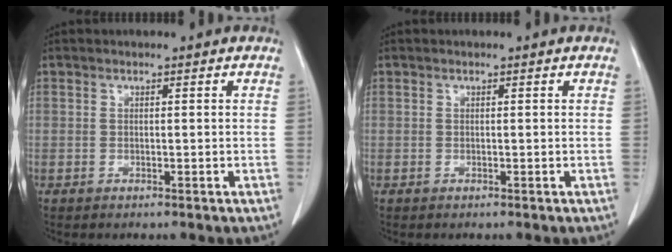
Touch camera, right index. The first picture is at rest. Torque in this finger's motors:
{"motor_torque": [0.01, 0.00, 0.00, 0.00]}